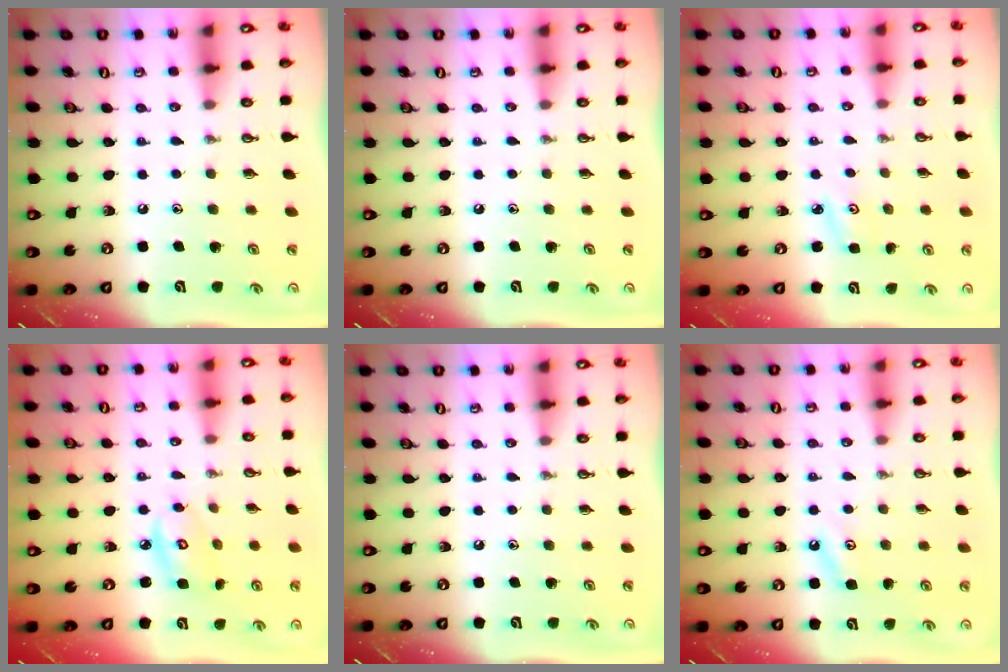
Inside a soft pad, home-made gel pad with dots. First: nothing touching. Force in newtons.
{"total": 0.0}
{"total": 3.0, "press": 3.0, "slide": 0.4}
{"total": 5.8, "press": 5.8, "slide": 0.4}
{"total": 0.0}
{"total": 3.4, "press": 3.4, "slide": 0.6}